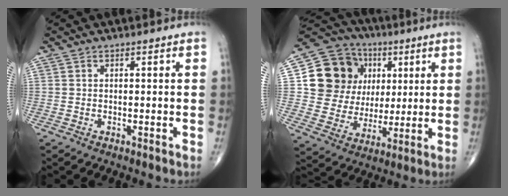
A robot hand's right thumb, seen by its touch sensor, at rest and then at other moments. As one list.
[{"total": 18.0, "force": [4.2, 15.8, 7.4], "torque": [-0.088, 0.019, 0.089]}]